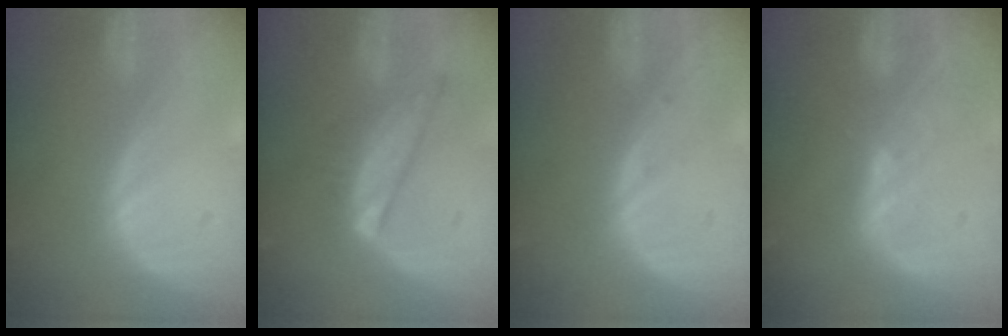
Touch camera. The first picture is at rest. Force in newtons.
{"total": 7.6, "press": 6.6, "slide": 3.7}
{"total": 0.7, "press": 0.4, "slide": 0.5}
{"total": 2.0, "press": 2.0, "slide": 0.3}